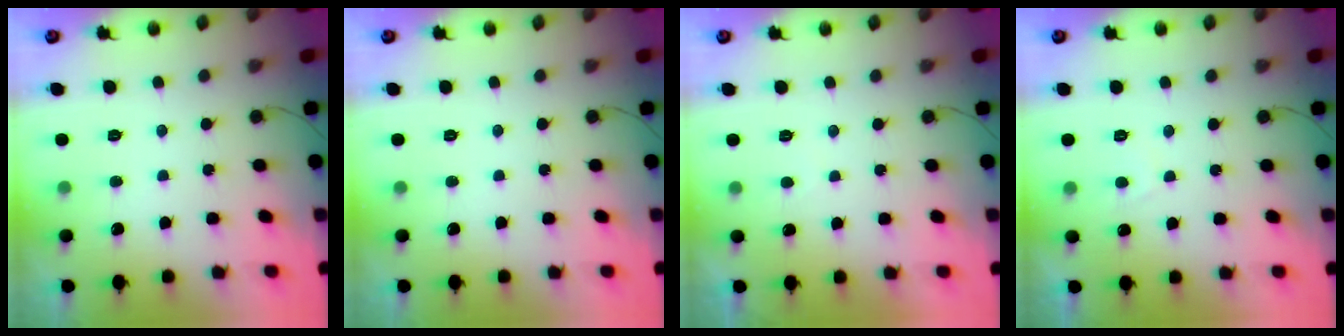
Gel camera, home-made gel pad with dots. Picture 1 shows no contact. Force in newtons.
{"total": 0.0}
{"total": 0.6, "press": 0.3, "slide": 0.5}
{"total": 0.5, "press": 0.2, "slide": 0.5}